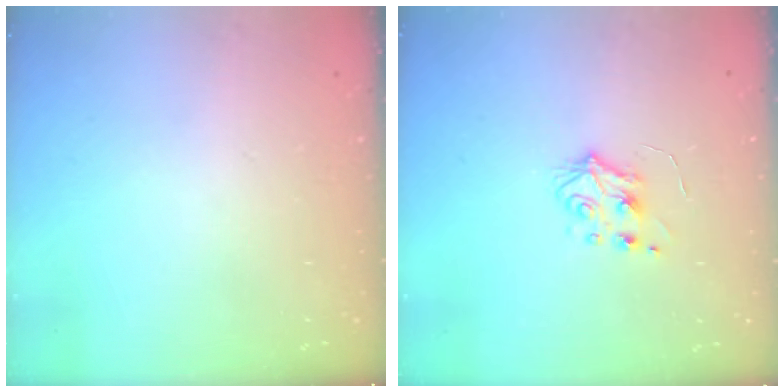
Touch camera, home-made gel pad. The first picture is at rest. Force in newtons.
{"total": 5.3, "press": 5.2, "slide": 1.0}